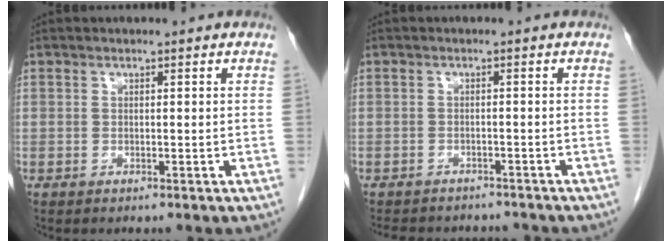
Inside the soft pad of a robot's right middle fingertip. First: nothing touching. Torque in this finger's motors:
{"motor_torque": [0.09, -0.09, 0.00, 0.00]}